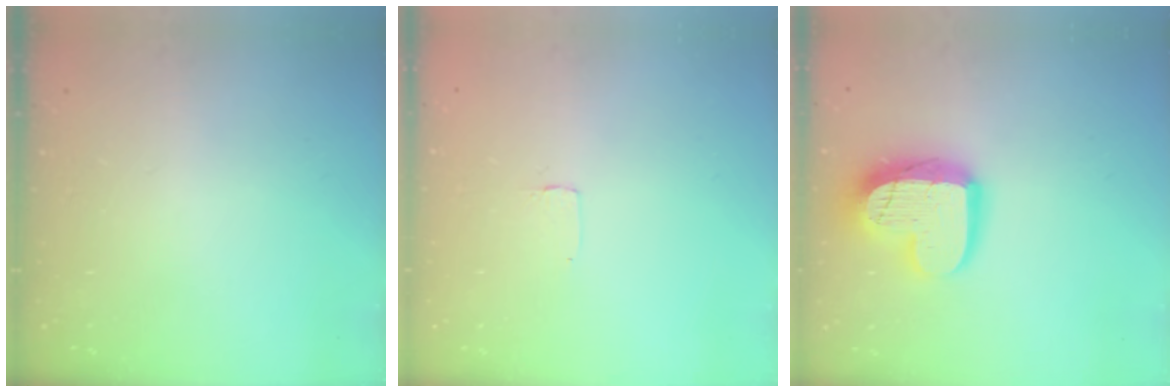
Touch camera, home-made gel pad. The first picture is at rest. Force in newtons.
{"total": 2.6, "press": 2.6, "slide": 0.2}
{"total": 17.3, "press": 17.3, "slide": 1.7}